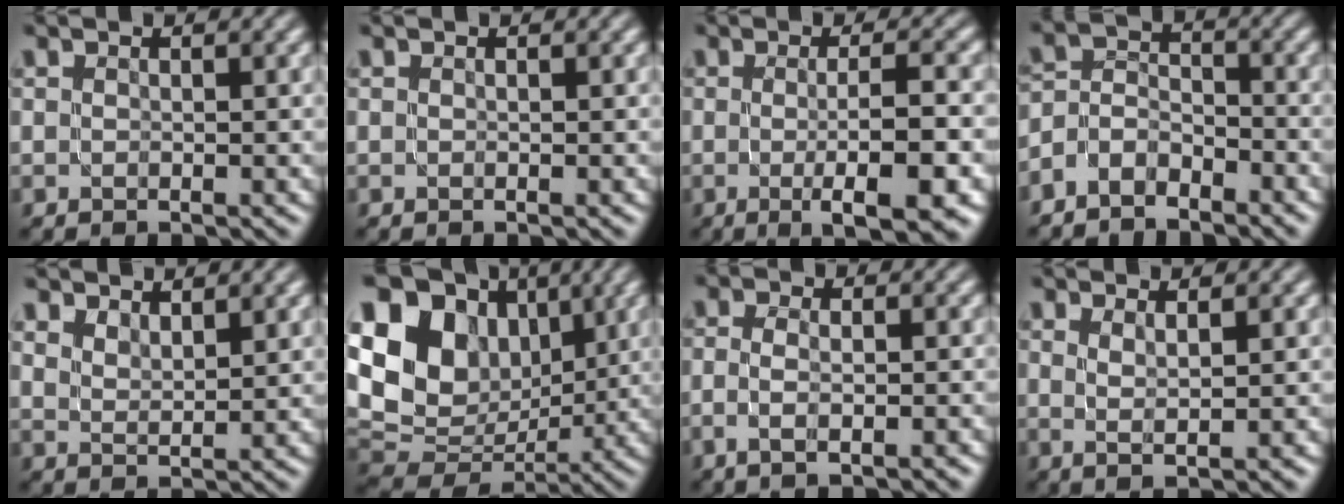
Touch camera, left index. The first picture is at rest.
{"total": 0.0}
{"total": 6.9, "force": [-1.4, 1.4, 6.6], "torque": [-0.089, -0.006, -0.018]}
{"total": 3.9, "force": [-3.3, 1.8, 1.3], "torque": [-0.019, 0.004, -0.070]}
{"total": 2.8, "force": [2.6, 0.6, 0.7], "torque": [-0.018, 0.002, 0.050]}
{"total": 15.8, "force": [4.1, 12.1, 9.3], "torque": [-0.187, 0.024, 0.079]}
{"total": 3.2, "force": [-0.9, 1.4, 2.7], "torque": [-0.035, 0.001, -0.013]}
{"total": 1.7, "force": [0.9, 0.3, 1.5], "torque": [-0.021, -0.003, 0.012]}